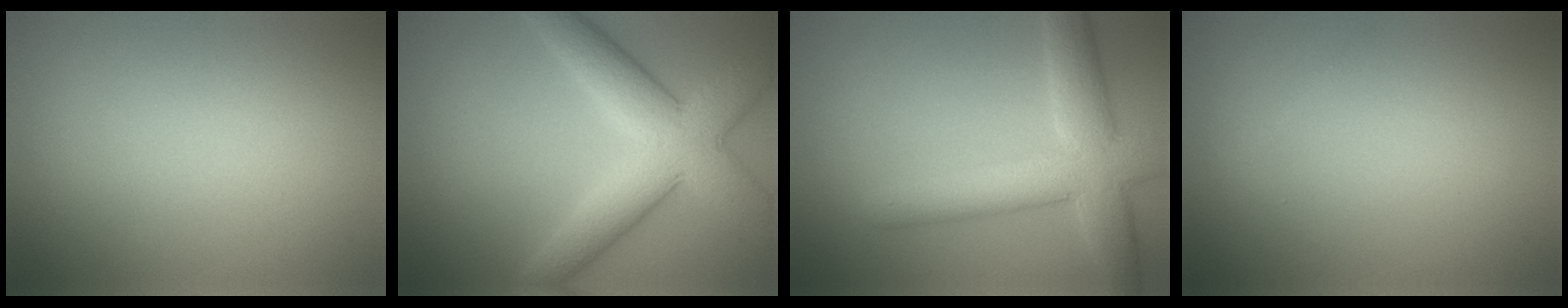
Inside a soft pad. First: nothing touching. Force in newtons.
{"total": 7.5, "press": 7.5, "slide": 0.2}
{"total": 6.9, "press": 6.9, "slide": 0.3}
{"total": 0.5, "press": 0.5, "slide": 0.0}